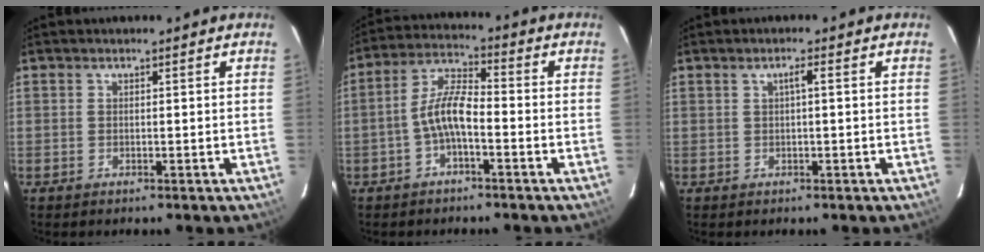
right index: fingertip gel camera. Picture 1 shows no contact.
{"total": 6.4, "force": [-2.5, 1.9, 5.6], "torque": [-0.120, 0.017, -0.049]}
{"total": 1.3, "force": [0.2, 0.0, 1.3], "torque": [-0.023, 0.005, 0.003]}